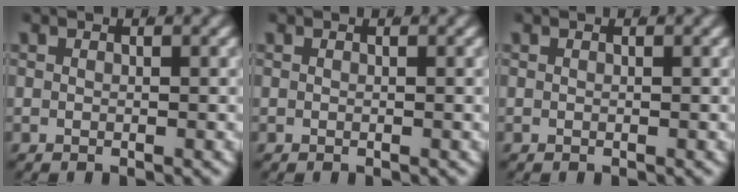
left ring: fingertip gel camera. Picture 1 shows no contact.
{"total": 0.0}
{"total": 0.0}